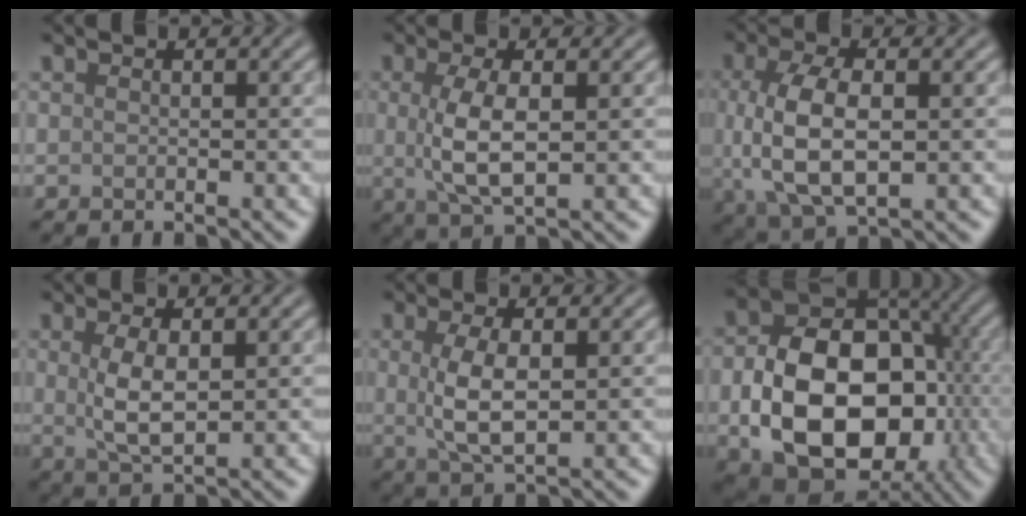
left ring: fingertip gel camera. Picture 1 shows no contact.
{"total": 4.6, "force": [0.2, 1.5, 4.4], "torque": [-0.095, -0.001, 0.006]}
{"total": 7.6, "force": [-0.1, 3.9, 6.6], "torque": [-0.141, -0.003, -0.001]}
{"total": 3.5, "force": [0.5, 1.2, 3.3], "torque": [-0.072, -0.004, 0.012]}
{"total": 4.2, "force": [0.3, 1.4, 3.9], "torque": [-0.086, -0.002, 0.009]}
{"total": 13.9, "force": [-2.8, 9.7, 9.5], "torque": [-0.155, -0.021, -0.054]}